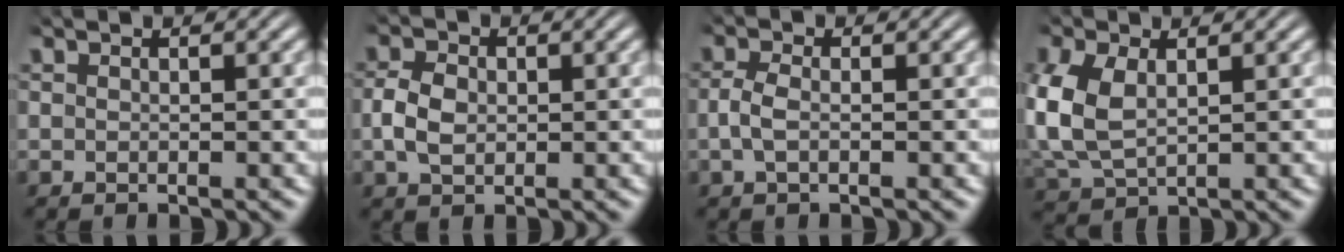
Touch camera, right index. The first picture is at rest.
{"total": 2.8, "force": [-0.3, 2.0, 2.0], "torque": [-0.042, -0.002, 0.000]}
{"total": 1.7, "force": [-0.4, 0.7, 1.5], "torque": [-0.040, -0.001, -0.007]}
{"total": 5.9, "force": [0.4, 4.7, 3.6], "torque": [-0.107, -0.017, 0.024]}